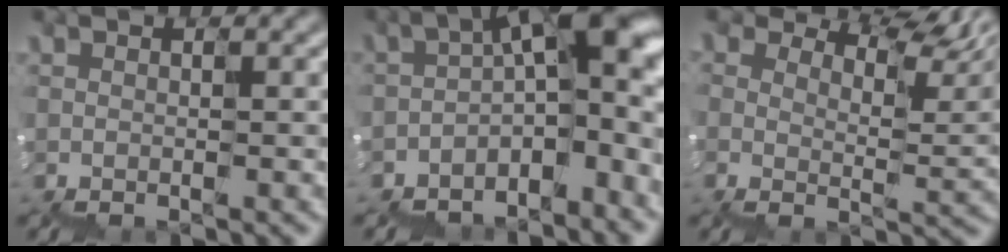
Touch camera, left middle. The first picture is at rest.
{"total": 10.8, "force": [-2.2, 4.7, 9.5], "torque": [-0.157, 0.009, -0.032]}
{"total": 7.7, "force": [5.7, 3.1, 4.1], "torque": [-0.064, 0.005, 0.098]}